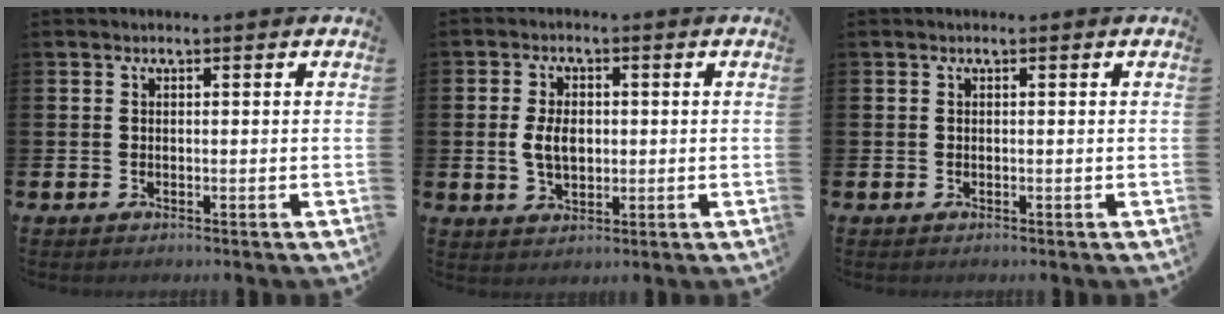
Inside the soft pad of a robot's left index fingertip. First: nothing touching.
{"total": 4.4, "force": [0.2, 2.8, 3.4], "torque": [-0.062, 0.002, -0.003]}
{"total": 0.0}